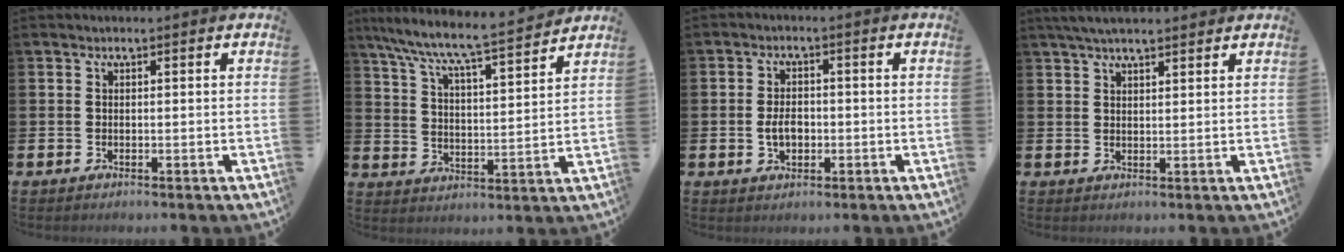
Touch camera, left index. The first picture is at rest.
{"total": 8.1, "force": [7.6, 0.1, 2.7], "torque": [-0.085, -0.062, 0.129]}
{"total": 3.2, "force": [-0.5, 2.1, 2.4], "torque": [-0.023, -0.005, -0.015]}
{"total": 3.9, "force": [3.4, 0.8, 1.7], "torque": [-0.036, -0.004, 0.062]}